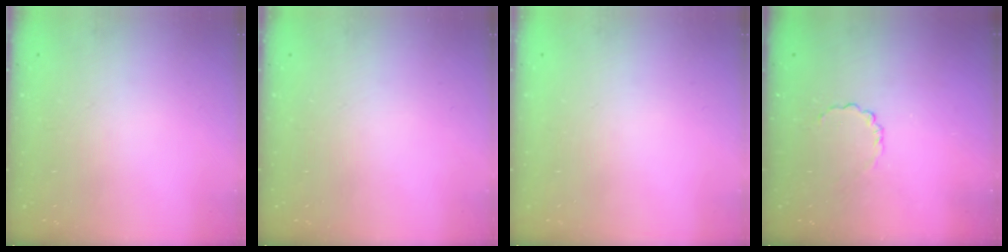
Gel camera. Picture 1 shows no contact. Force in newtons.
{"total": 0.0}
{"total": 0.0}
{"total": 3.0, "press": 2.8, "slide": 1.0}